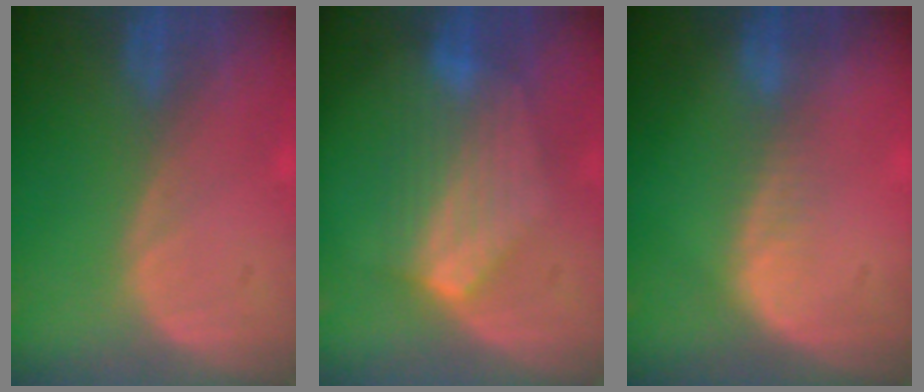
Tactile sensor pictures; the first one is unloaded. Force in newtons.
{"total": 7.0, "press": 7.0, "slide": 0.2}
{"total": 2.0, "press": 2.0, "slide": 0.1}